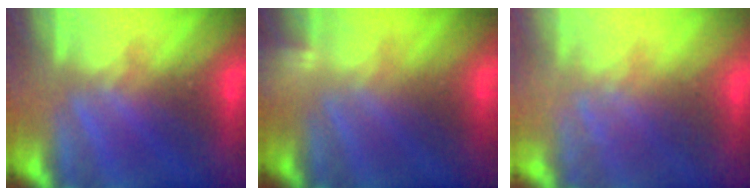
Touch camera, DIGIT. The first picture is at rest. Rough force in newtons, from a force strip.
{"total": 2.1}
{"total": 7.9}